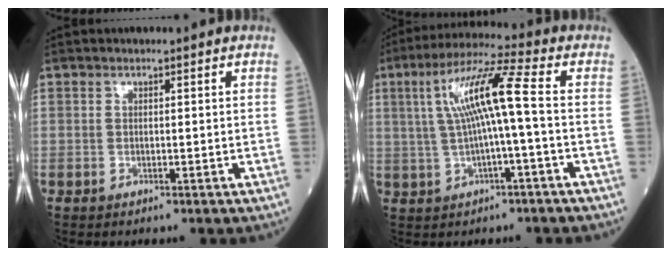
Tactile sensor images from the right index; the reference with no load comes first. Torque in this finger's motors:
{"motor_torque": [0.37, -0.01, 0.56, 0.21]}